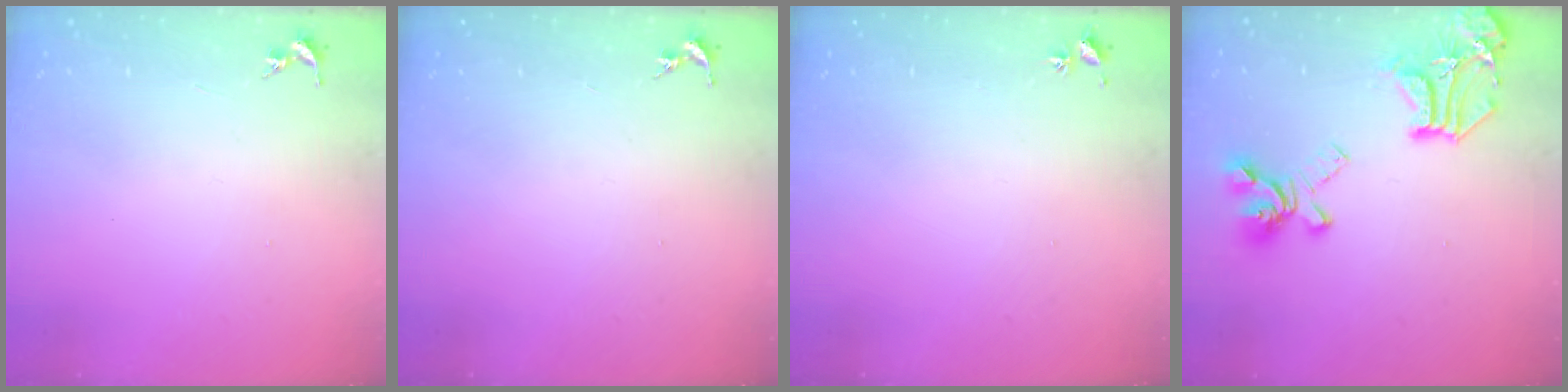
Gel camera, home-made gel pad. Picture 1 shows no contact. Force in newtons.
{"total": 0.0}
{"total": 2.0, "press": 2.0, "slide": 0.3}
{"total": 20.8, "press": 20.7, "slide": 1.6}